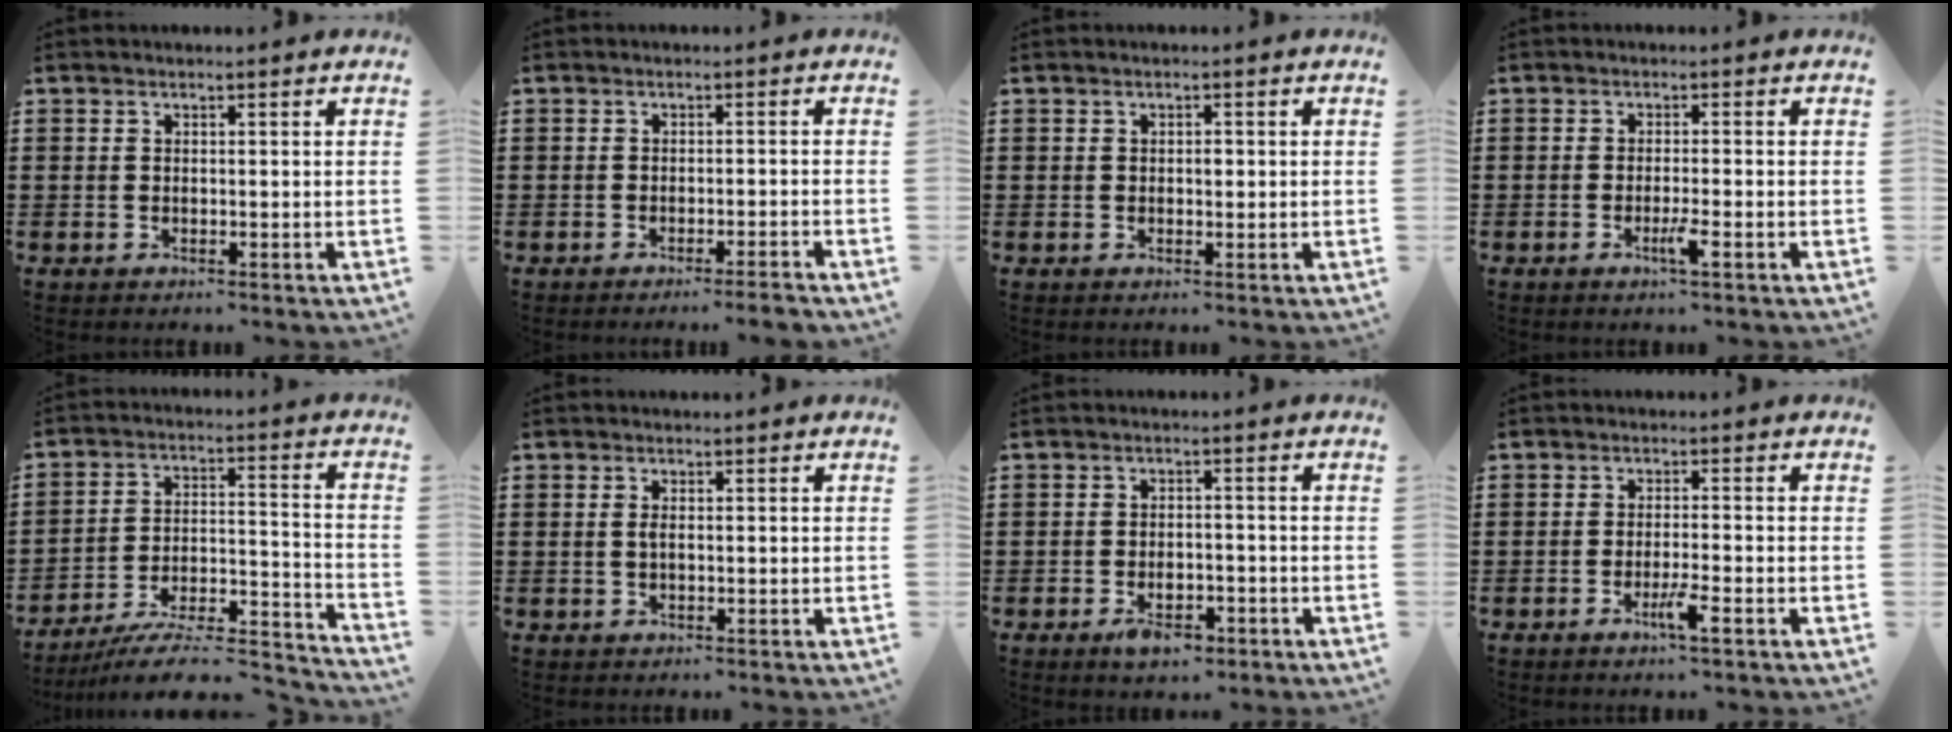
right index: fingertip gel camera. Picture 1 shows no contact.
{"total": 2.1, "force": [-1.8, -0.4, 1.0], "torque": [-0.016, -0.002, -0.035]}
{"total": 1.0, "force": [0.0, 0.5, 0.8], "torque": [-0.017, 0.001, -0.001]}
{"total": 2.7, "force": [-1.4, 0.0, 2.4], "torque": [-0.045, -0.008, -0.027]}
{"total": 8.2, "force": [-7.1, 1.8, 3.6], "torque": [-0.051, 0.010, -0.137]}
{"total": 1.4, "force": [0.1, 0.4, 1.3], "torque": [-0.027, 0.002, 0.000]}
{"total": 3.4, "force": [-2.2, 1.6, 2.0], "torque": [-0.032, 0.006, -0.040]}
{"total": 3.6, "force": [-2.0, 0.0, 3.0], "torque": [-0.055, -0.010, -0.035]}